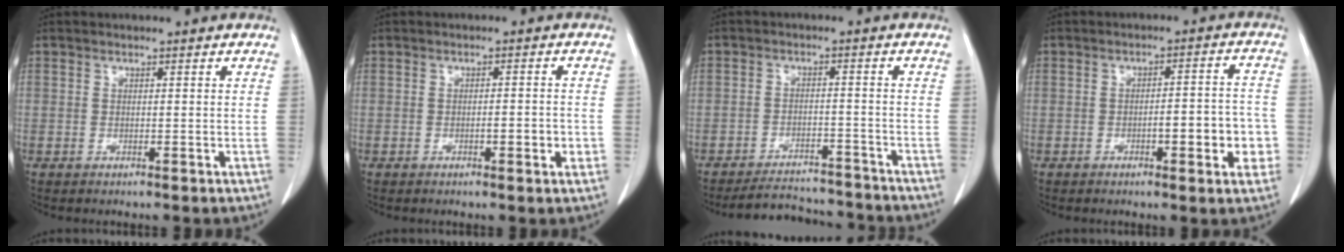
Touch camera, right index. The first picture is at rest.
{"total": 2.7, "force": [-0.9, 0.7, 2.5], "torque": [-0.040, 0.001, -0.011]}
{"total": 9.0, "force": [-8.7, 2.5, 0.5], "torque": [0.005, 0.009, -0.120]}
{"total": 7.2, "force": [-2.3, 1.8, 6.6], "torque": [-0.083, 0.018, -0.025]}